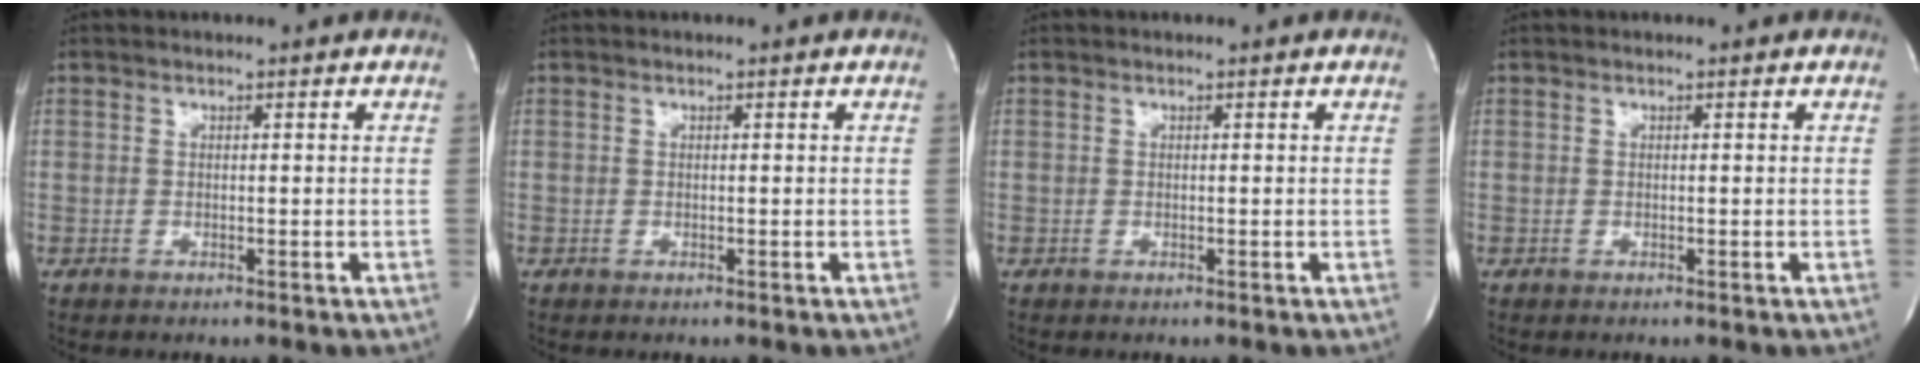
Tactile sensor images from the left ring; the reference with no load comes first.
{"total": 0.0}
{"total": 0.0}
{"total": 0.0}